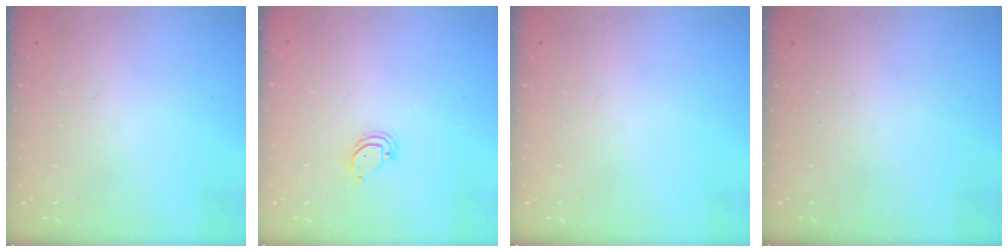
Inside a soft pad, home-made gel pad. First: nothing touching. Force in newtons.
{"total": 3.4, "press": 3.4, "slide": 0.4}
{"total": 0.0}
{"total": 0.0}